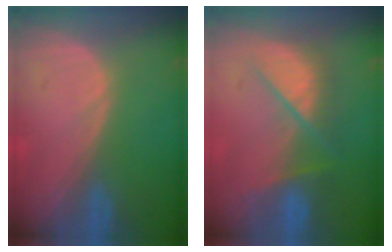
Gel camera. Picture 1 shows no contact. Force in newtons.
{"total": 7.2, "press": 7.2, "slide": 0.2}